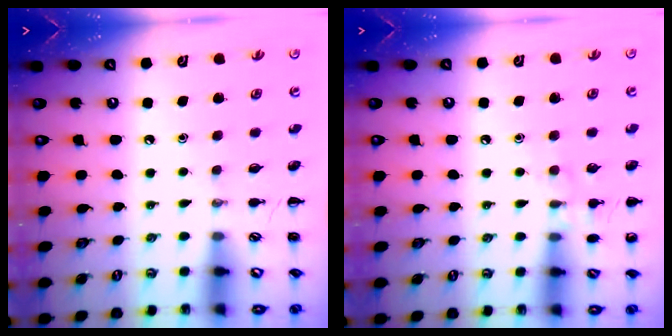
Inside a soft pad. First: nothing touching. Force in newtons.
{"total": 7.1, "press": 6.7, "slide": 2.2}